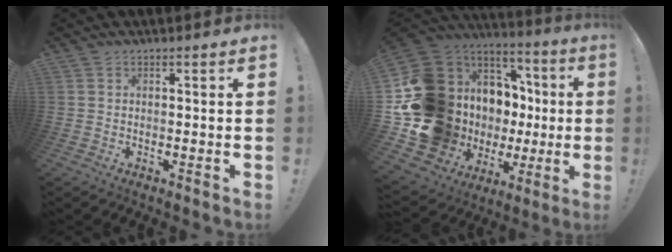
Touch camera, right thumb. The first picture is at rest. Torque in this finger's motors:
{"motor_torque": [2.69, 2.32, 1.82, -0.52, 0.56]}